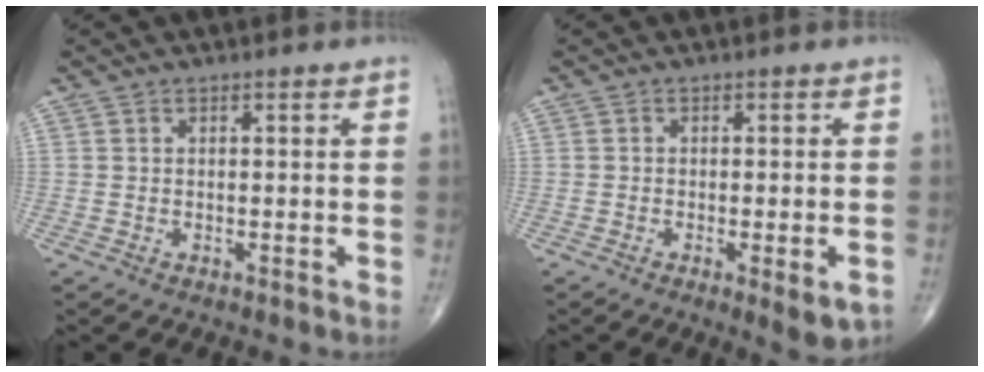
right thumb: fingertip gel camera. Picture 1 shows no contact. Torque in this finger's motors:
{"motor_torque": [-0.14, 0.16, -0.02, -0.13, 0.01]}